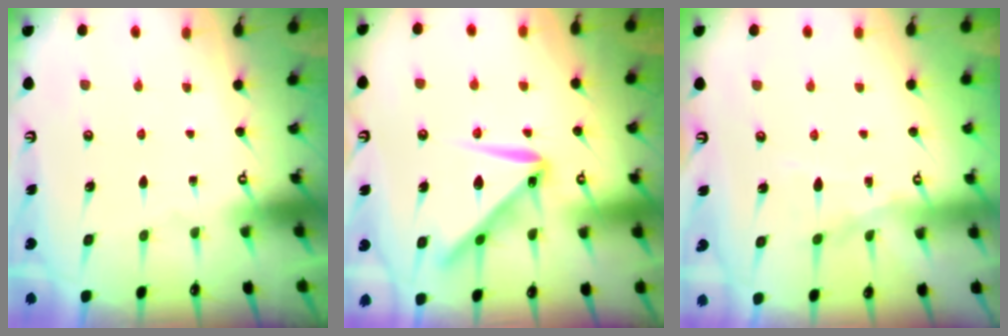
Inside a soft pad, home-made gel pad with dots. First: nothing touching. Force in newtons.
{"total": 13.5, "press": 13.5, "slide": 0.7}
{"total": 6.2, "press": 6.2, "slide": 0.5}